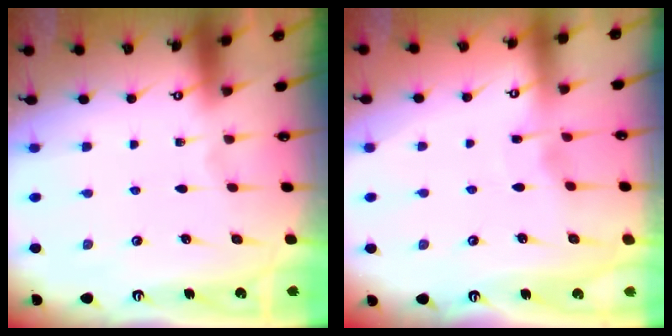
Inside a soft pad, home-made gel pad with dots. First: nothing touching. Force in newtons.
{"total": 2.5, "press": 2.5, "slide": 0.3}